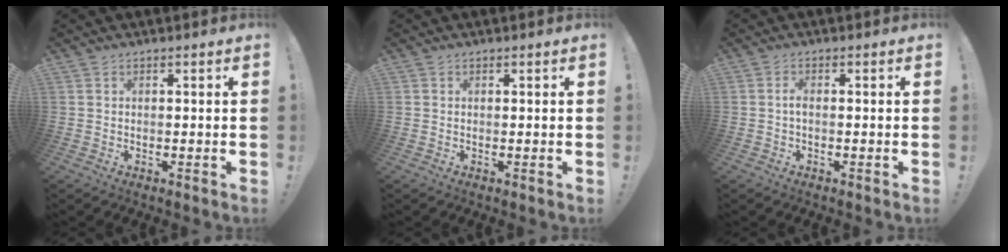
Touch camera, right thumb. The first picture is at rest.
{"total": 0.0}
{"total": 1.8, "force": [-0.5, 0.6, 1.7], "torque": [-0.037, 0.008, -0.008]}